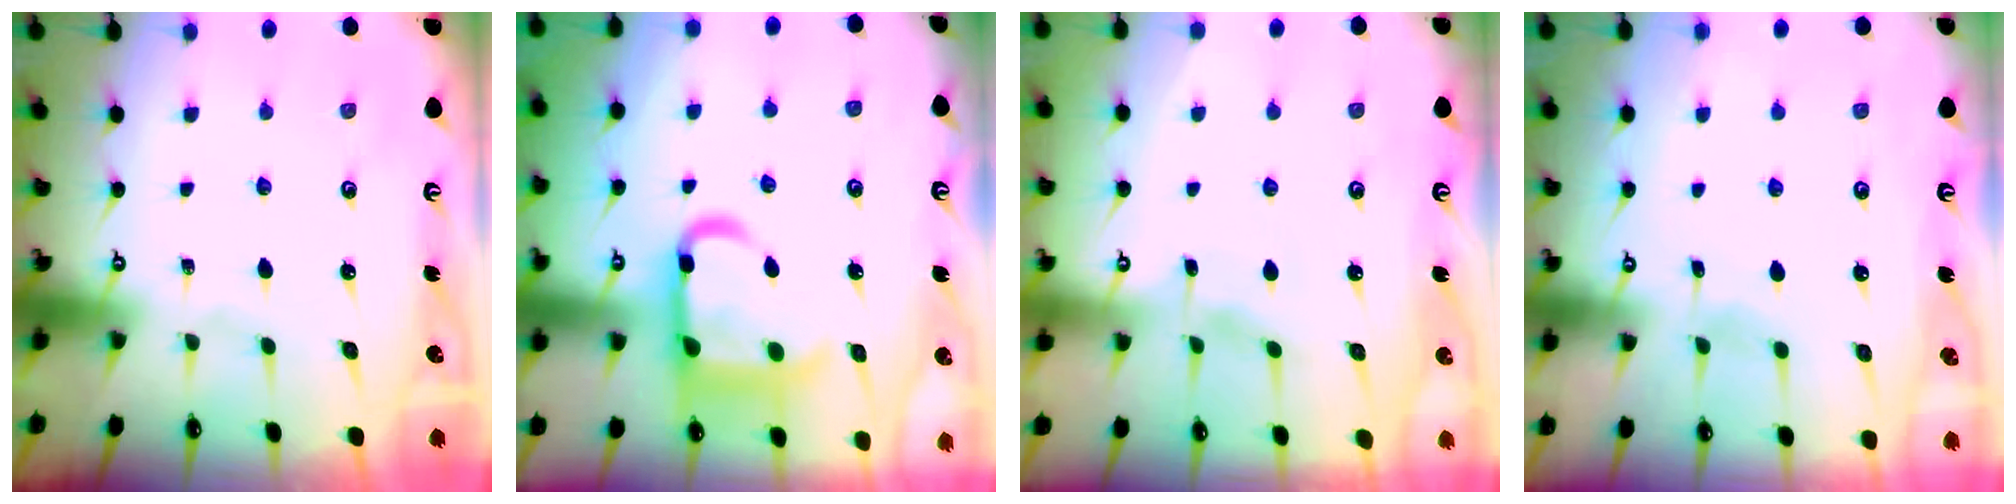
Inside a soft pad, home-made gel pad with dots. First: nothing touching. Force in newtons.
{"total": 14.7, "press": 14.7, "slide": 1.5}
{"total": 2.9, "press": 2.9, "slide": 0.5}
{"total": 5.3, "press": 5.2, "slide": 0.7}